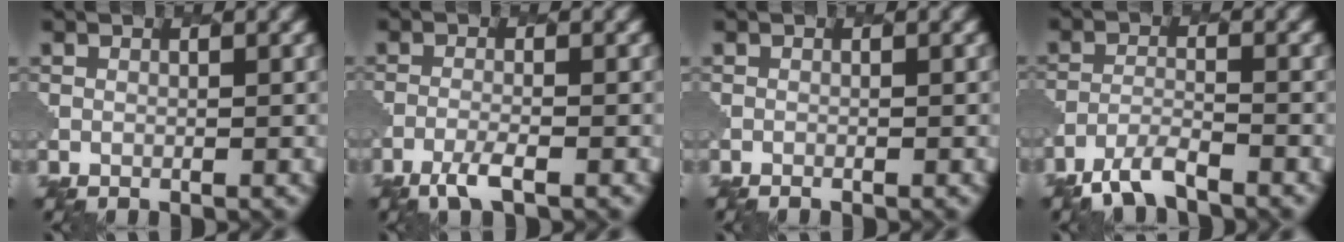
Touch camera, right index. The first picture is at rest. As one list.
[{"total": 2.2, "force": [-1.6, 0.3, 1.5], "torque": [-0.032, -0.001, -0.042]}, {"total": 0.7, "force": [-0.6, 0.2, 0.2], "torque": [0.008, 0.004, -0.005]}, {"total": 3.7, "force": [-3.2, 0.8, 1.6], "torque": [-0.040, -0.004, -0.071]}]